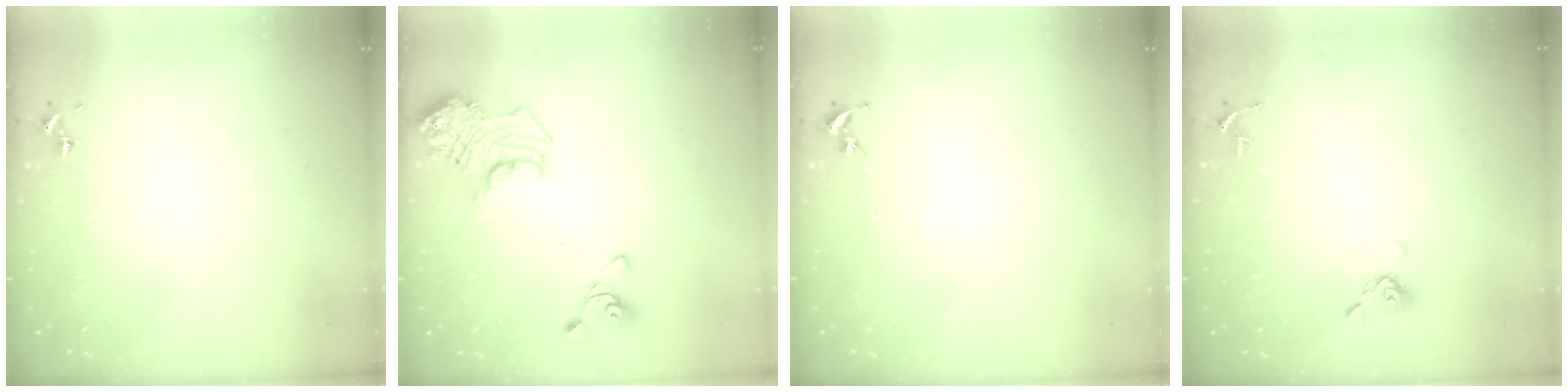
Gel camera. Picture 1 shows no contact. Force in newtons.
{"total": 20.7, "press": 20.7, "slide": 1.8}
{"total": 0.0}
{"total": 6.5, "press": 6.0, "slide": 2.5}